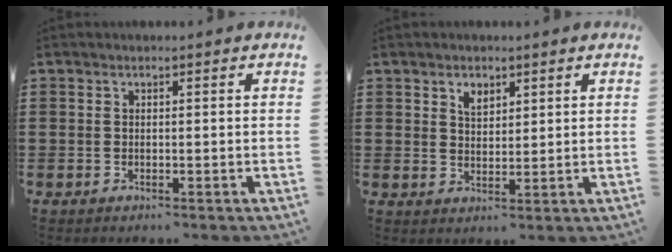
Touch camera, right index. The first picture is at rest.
{"total": 2.4, "force": [1.7, 1.4, 0.9], "torque": [-0.014, 0.000, 0.031]}